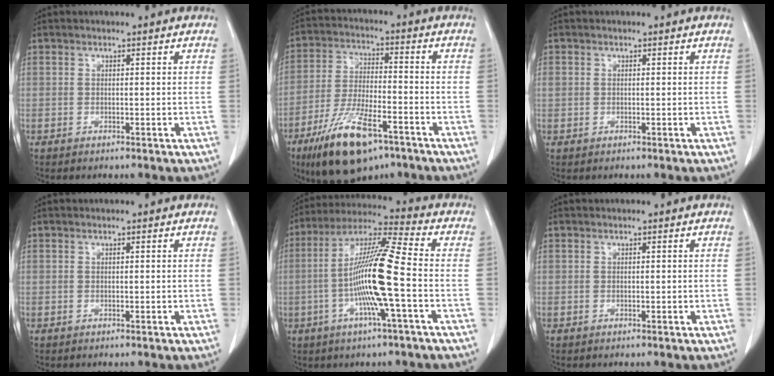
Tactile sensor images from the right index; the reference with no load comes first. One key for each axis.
{"total": 14.2, "fx": -8.8, "fy": 4.3, "fz": 10.4, "tx": -0.203, "ty": -0.018, "tz": -0.150}
{"total": 1.1, "fx": 0.2, "fy": 0.9, "fz": 0.5, "tx": -0.014, "ty": 0.013, "tz": 0.007}
{"total": 0.0}
{"total": 13.9, "fx": -2.6, "fy": -0.4, "fz": 13.6, "tx": -0.260, "ty": 0.003, "tz": -0.060}
{"total": 0.0}